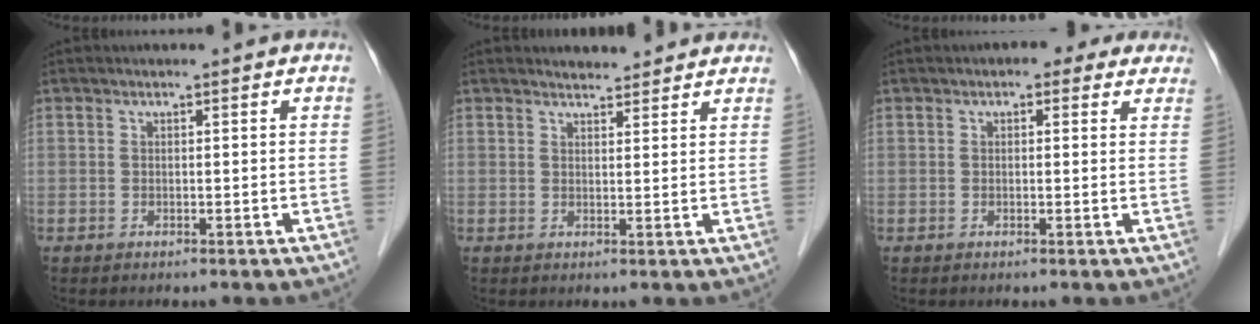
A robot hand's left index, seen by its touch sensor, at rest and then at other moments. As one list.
[{"total": 4.1, "force": [3.8, 1.1, 0.9], "torque": [-0.013, 0.015, 0.048]}, {"total": 4.3, "force": [3.0, 2.1, 2.4], "torque": [-0.016, 0.022, 0.032]}]